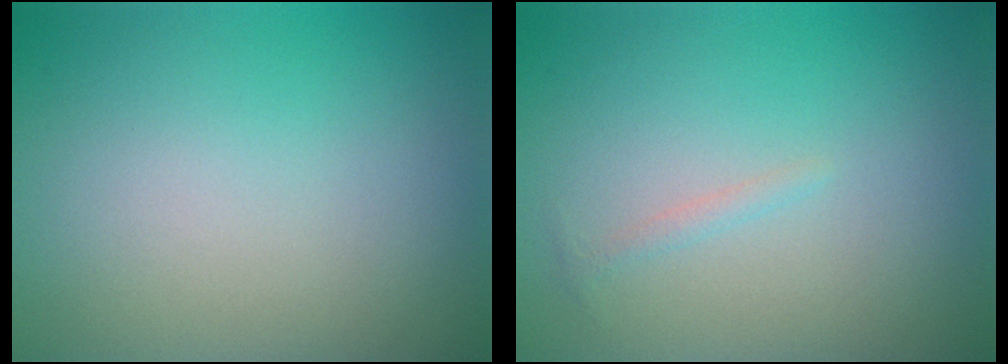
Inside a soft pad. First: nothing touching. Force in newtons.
{"total": 0.7, "press": 0.7, "slide": 0.1}